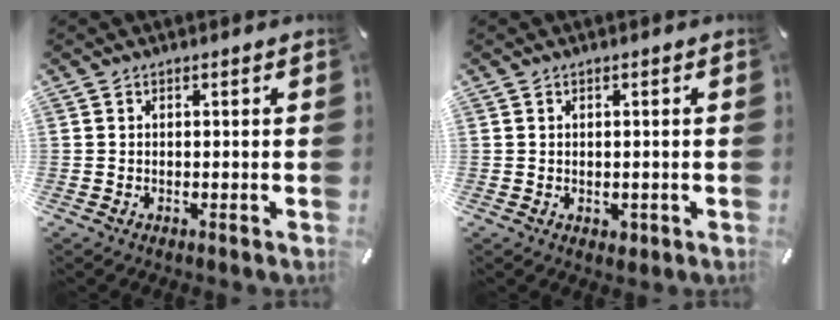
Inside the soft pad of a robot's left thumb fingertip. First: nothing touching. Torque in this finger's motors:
{"motor_torque": [0.23, 0.27, -0.02, 0.06, 0.00]}